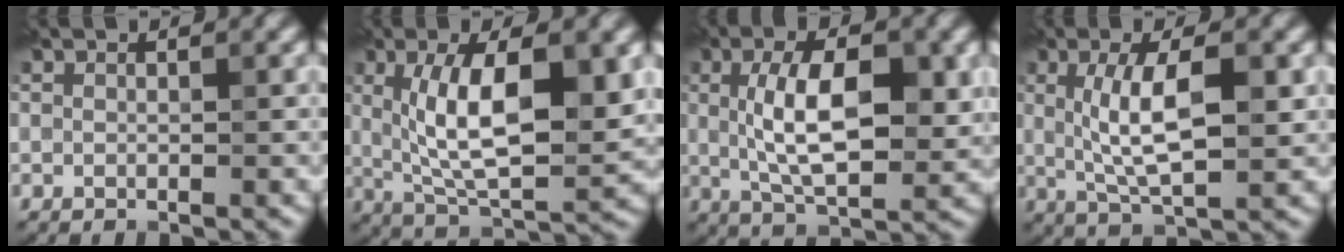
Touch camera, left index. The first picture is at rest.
{"total": 9.5, "force": [1.7, 3.2, 8.8], "torque": [-0.144, -0.006, 0.033]}
{"total": 7.8, "force": [0.9, 3.2, 7.0], "torque": [-0.125, -0.002, 0.014]}
{"total": 6.0, "force": [0.9, 1.8, 5.7], "torque": [-0.106, 0.000, 0.015]}